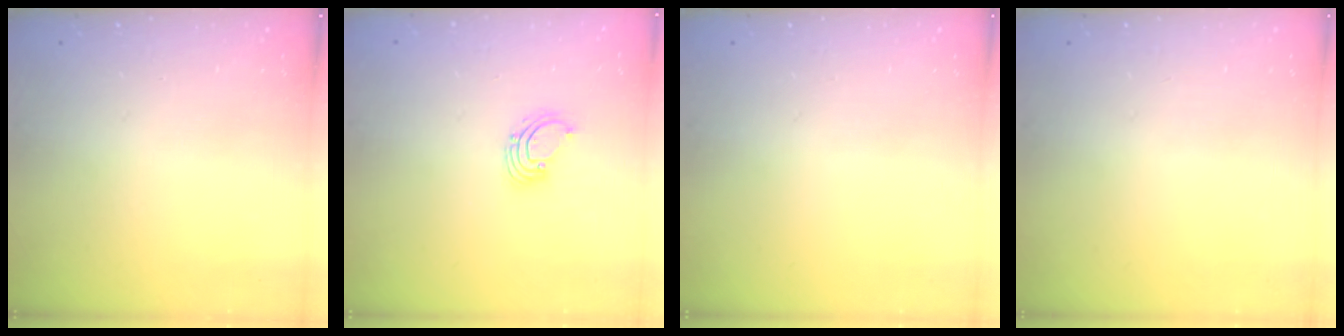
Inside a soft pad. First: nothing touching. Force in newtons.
{"total": 2.2, "press": 2.2, "slide": 0.2}
{"total": 0.0}
{"total": 0.0}